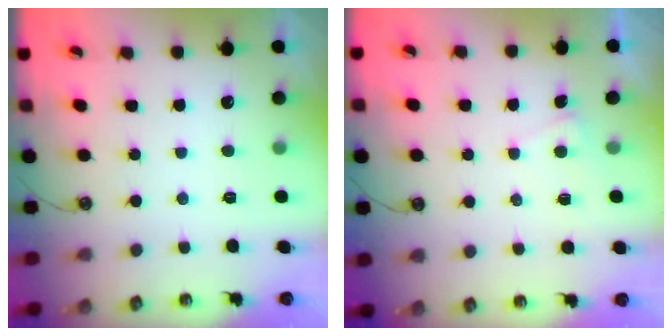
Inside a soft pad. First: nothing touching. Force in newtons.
{"total": 2.4, "press": 2.4, "slide": 0.1}